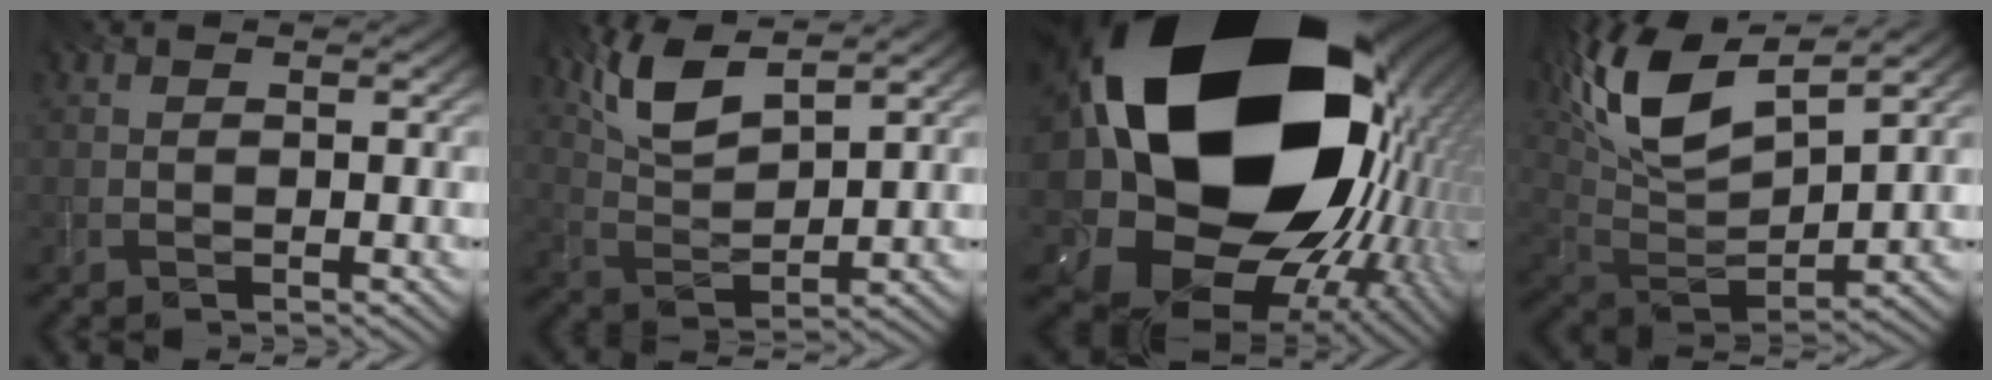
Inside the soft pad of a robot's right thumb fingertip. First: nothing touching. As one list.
[{"total": 7.8, "force": [5.3, 2.4, 5.2], "torque": [-0.123, 0.004, 0.110]}, {"total": 25.0, "force": [3.5, 17.4, 17.6], "torque": [-0.345, -0.097, 0.085]}, {"total": 14.9, "force": [7.8, 5.9, 11.2], "torque": [-0.266, 0.026, 0.153]}]